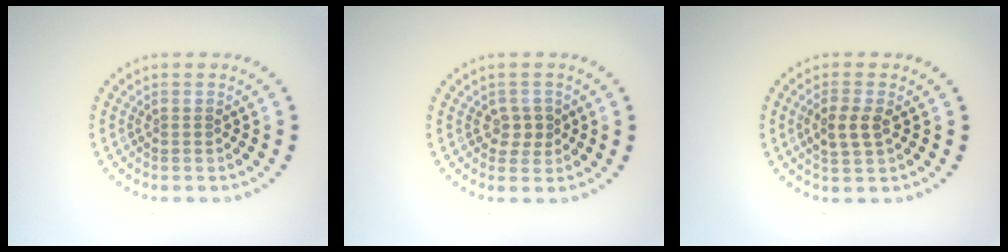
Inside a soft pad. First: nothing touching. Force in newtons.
{"total": 1.7, "press": 1.6, "slide": 0.5}
{"total": 2.6, "press": 2.5, "slide": 0.5}